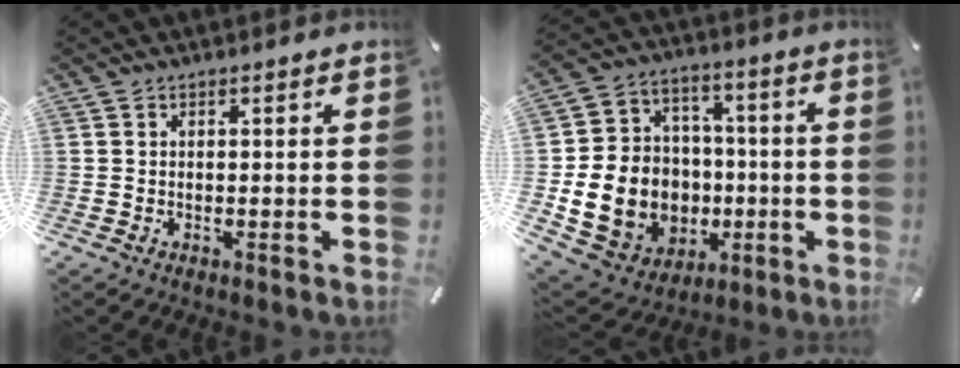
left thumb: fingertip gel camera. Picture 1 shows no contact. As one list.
[{"total": 17.1, "force": [-3.7, 14.9, 7.6], "torque": [-0.149, 0.016, -0.050]}]